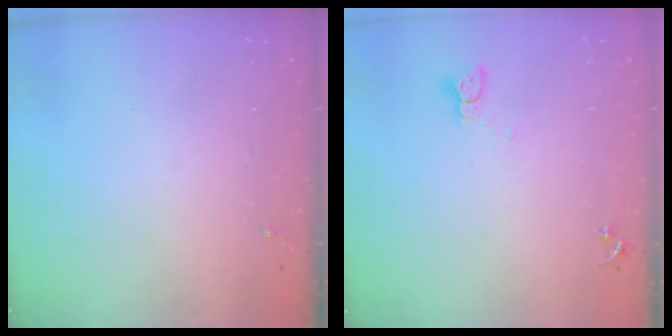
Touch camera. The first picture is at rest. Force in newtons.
{"total": 2.1, "press": 2.1, "slide": 0.2}